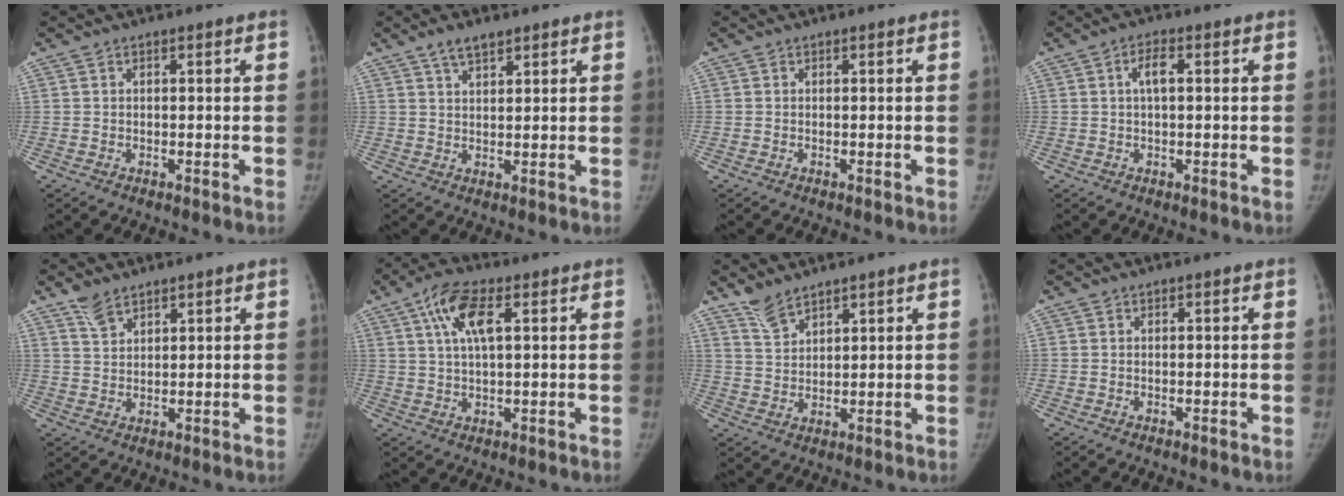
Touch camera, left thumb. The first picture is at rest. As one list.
[{"total": 4.1, "force": [3.0, 1.6, 2.3], "torque": [-0.035, -0.013, 0.055]}, {"total": 0.0}, {"total": 3.2, "force": [0.6, 1.3, 2.9], "torque": [-0.056, 0.009, 0.008]}, {"total": 4.0, "force": [3.1, 1.9, 1.6], "torque": [-0.024, -0.012, 0.066]}, {"total": 10.6, "force": [3.9, 4.3, 8.9], "torque": [-0.176, 0.011, 0.068]}, {"total": 4.5, "force": [3.8, 1.6, 1.7], "torque": [-0.025, -0.020, 0.082]}, {"total": 0.0}]